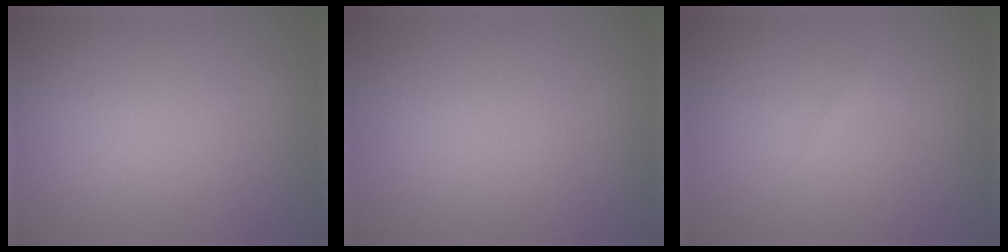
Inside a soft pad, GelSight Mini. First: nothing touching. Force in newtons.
{"total": 0.0}
{"total": 0.7, "press": 0.7, "slide": 0.1}